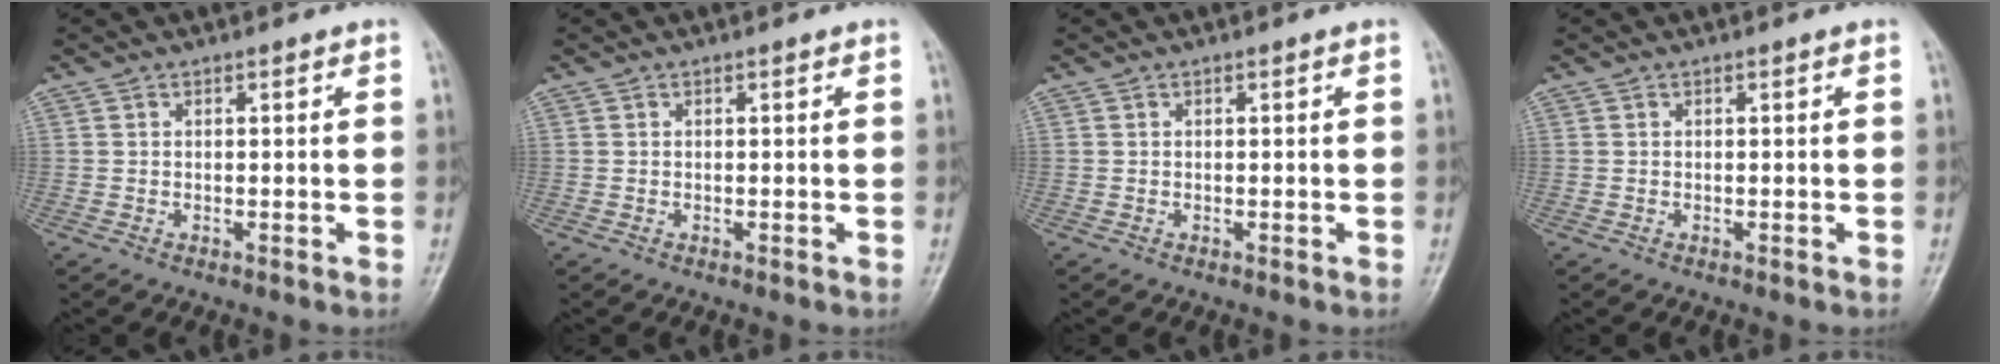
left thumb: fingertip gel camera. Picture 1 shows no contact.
{"total": 0.0}
{"total": 0.0}
{"total": 0.0}